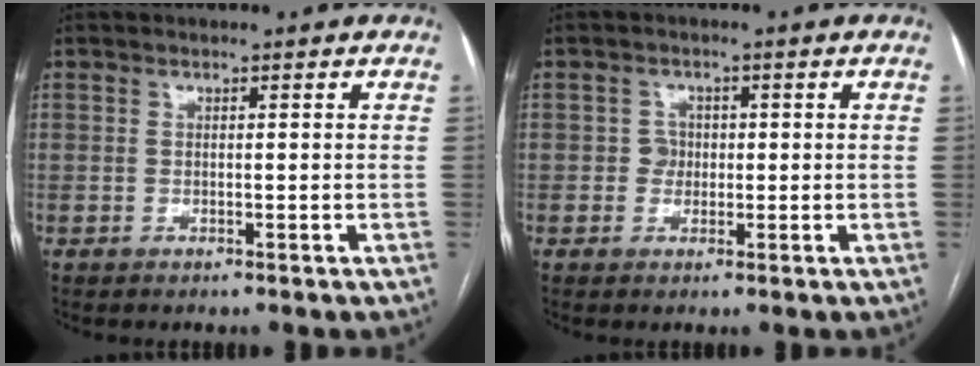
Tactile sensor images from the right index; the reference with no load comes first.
{"total": 2.1, "force": [-0.1, 2.0, 0.6], "torque": [-0.002, 0.006, -0.004]}